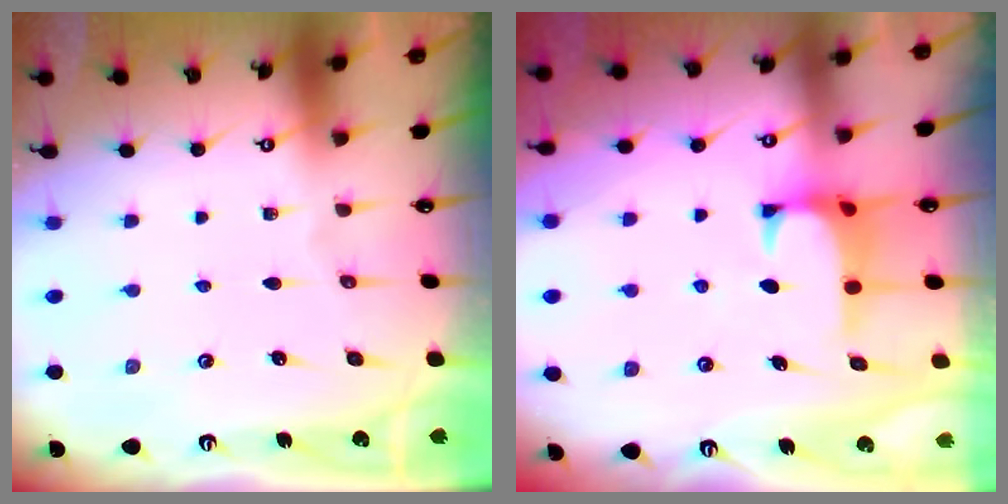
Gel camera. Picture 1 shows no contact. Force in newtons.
{"total": 0.7, "press": 0.0, "slide": 0.7}